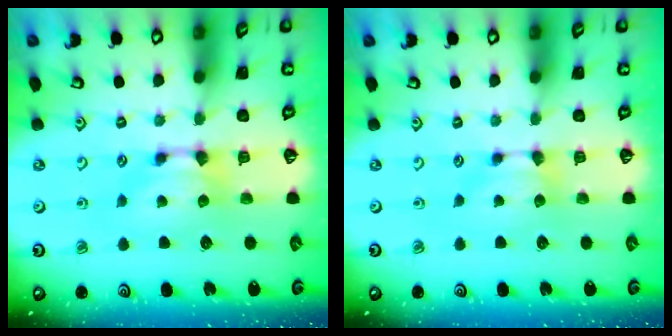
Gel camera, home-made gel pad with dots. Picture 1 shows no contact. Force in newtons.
{"total": 0.7, "press": 0.6, "slide": 0.5}